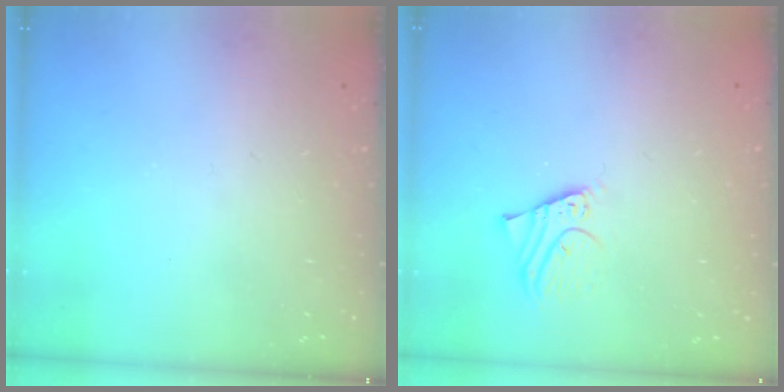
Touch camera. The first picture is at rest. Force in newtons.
{"total": 2.8, "press": 2.8, "slide": 0.2}